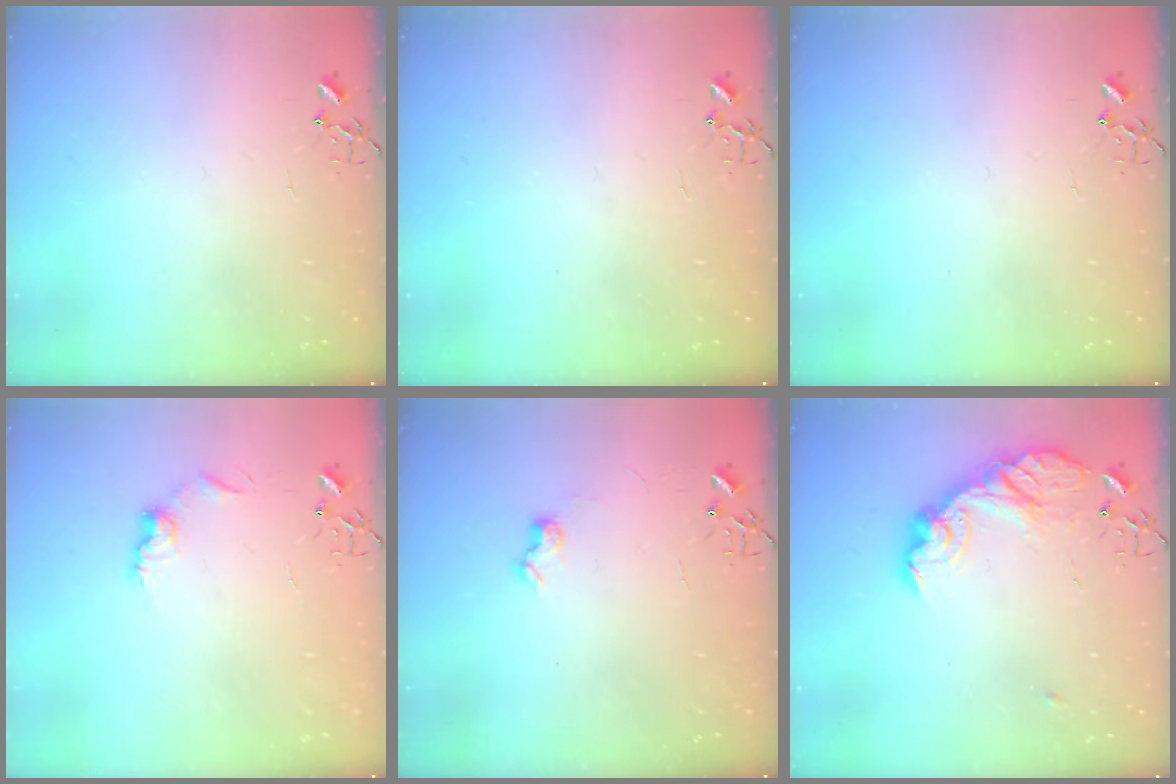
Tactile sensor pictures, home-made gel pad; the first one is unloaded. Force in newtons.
{"total": 0.0}
{"total": 0.0}
{"total": 7.8, "press": 7.8, "slide": 0.4}
{"total": 7.2, "press": 7.2, "slide": 0.6}
{"total": 15.7, "press": 15.7, "slide": 1.0}